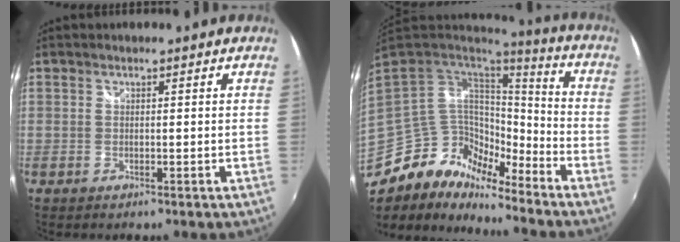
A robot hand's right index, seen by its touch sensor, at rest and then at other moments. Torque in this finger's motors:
{"motor_torque": [0.85, -0.99, 0.06, 0.01]}